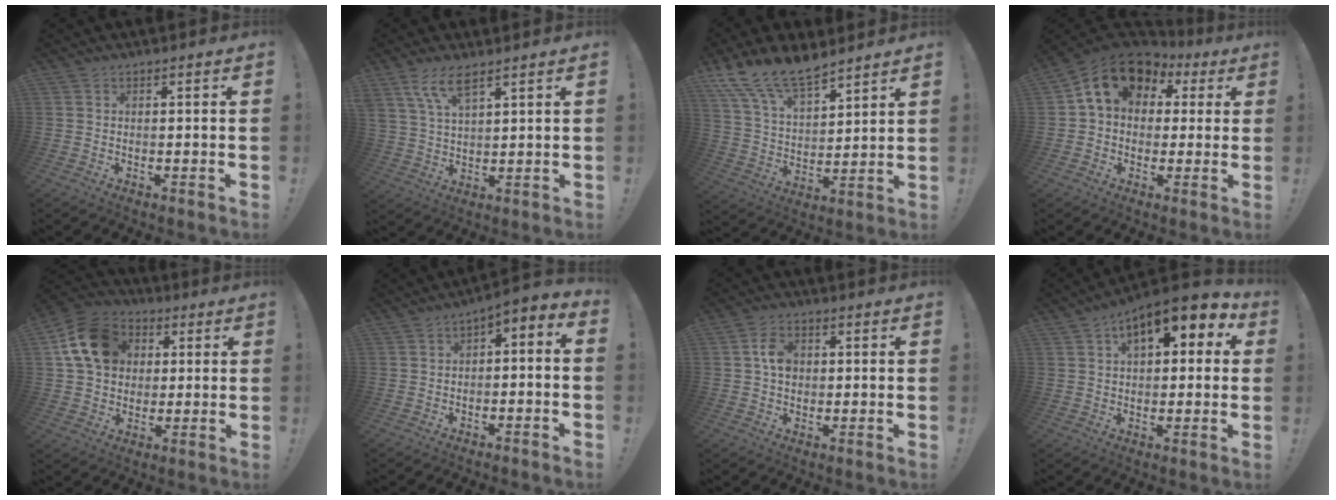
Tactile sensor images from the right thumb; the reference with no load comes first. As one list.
[{"total": 8.3, "force": [5.6, 2.8, 5.4], "torque": [-0.109, -0.015, 0.106]}, {"total": 15.1, "force": [11.9, 5.9, 7.1], "torque": [-0.143, -0.079, 0.222]}, {"total": 14.2, "force": [5.5, 10.3, 8.0], "torque": [-0.115, -0.016, 0.101]}, {"total": 16.1, "force": [4.5, 12.6, 9.0], "torque": [-0.141, 0.002, 0.093]}, {"total": 3.3, "force": [-1.9, 1.7, 2.1], "torque": [-0.025, 0.009, -0.033]}, {"total": 6.3, "force": [0.8, 4.7, 4.1], "torque": [-0.062, 0.010, 0.015]}, {"total": 10.9, "force": [5.3, 5.1, 8.0], "torque": [-0.115, -0.021, 0.090]}]